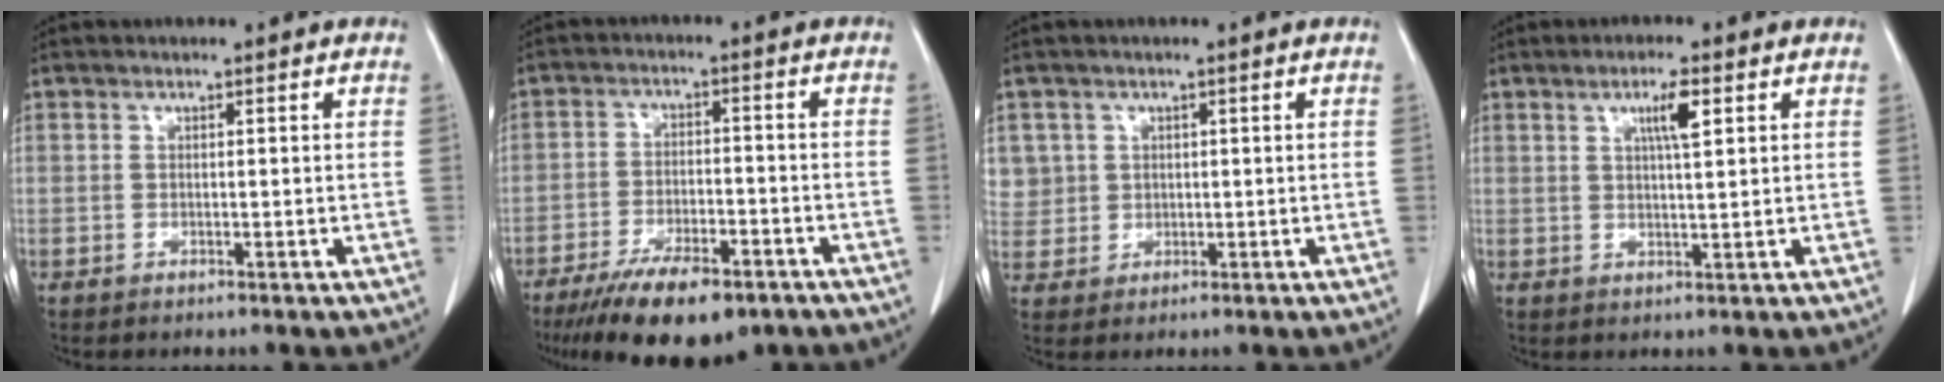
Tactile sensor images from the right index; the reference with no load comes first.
{"total": 13.2, "force": [-9.3, 4.1, 8.5], "torque": [-0.138, -0.017, -0.146]}
{"total": 4.8, "force": [1.7, 4.5, 0.0], "torque": [0.012, 0.009, 0.042]}
{"total": 4.1, "force": [1.7, 0.3, 3.7], "torque": [-0.063, -0.001, 0.029]}